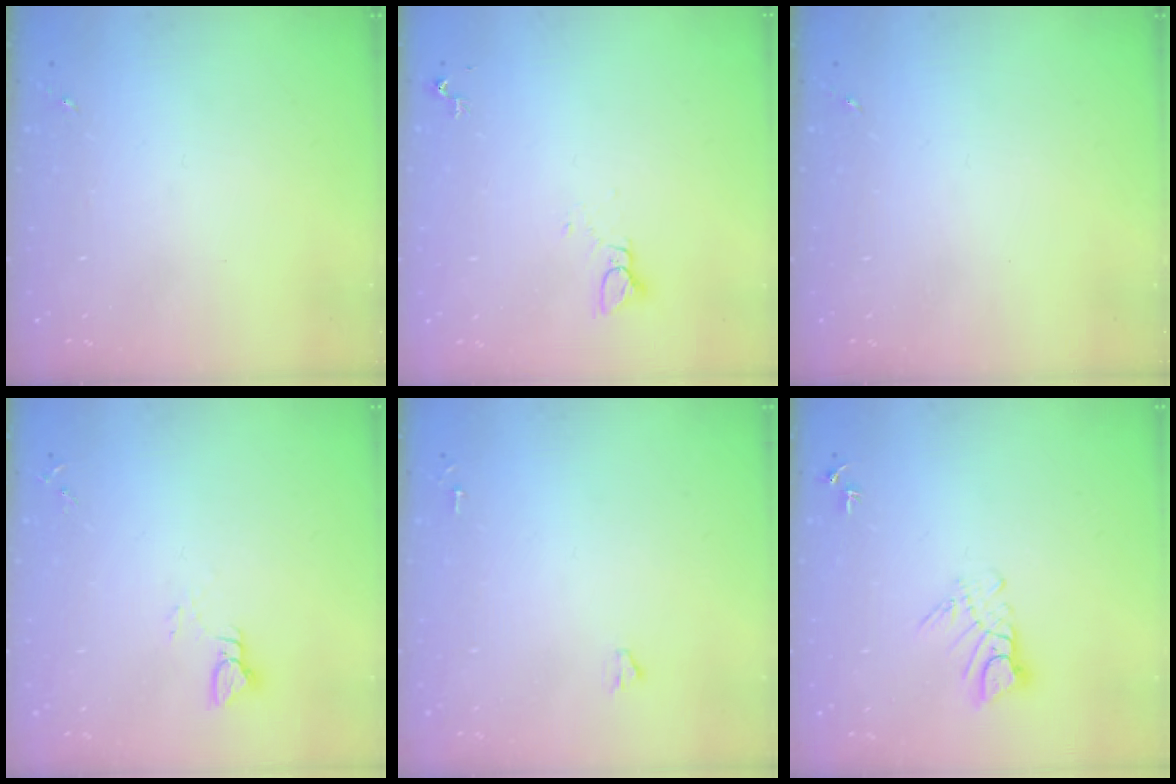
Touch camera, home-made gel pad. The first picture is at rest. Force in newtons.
{"total": 2.7, "press": 2.7, "slide": 0.2}
{"total": 0.0}
{"total": 3.9, "press": 3.9, "slide": 0.4}
{"total": 0.9, "press": 0.9, "slide": 0.1}
{"total": 6.5, "press": 6.5, "slide": 0.5}